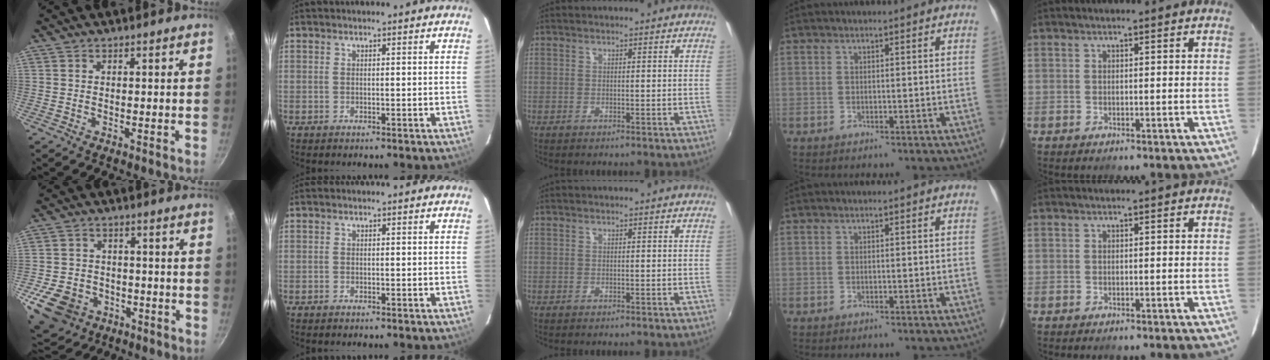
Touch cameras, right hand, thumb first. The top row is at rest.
{"thumb": {"total": 13.6, "force": [-5.4, 10.6, 6.5], "torque": [-0.106, 0.034, -0.080]}}